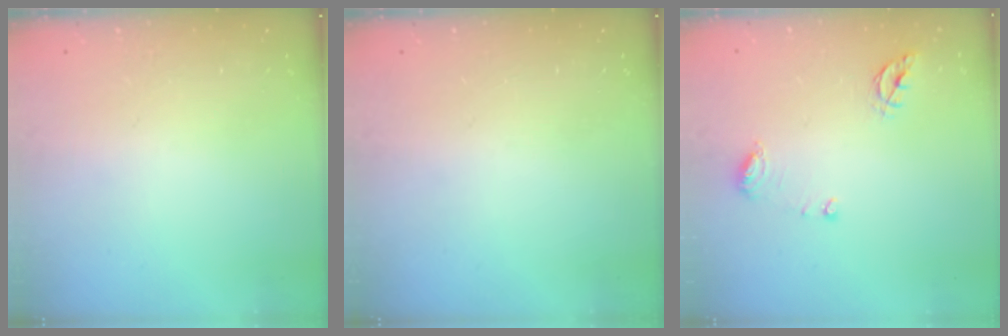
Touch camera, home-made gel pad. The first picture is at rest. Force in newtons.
{"total": 0.0}
{"total": 7.9, "press": 7.8, "slide": 0.9}